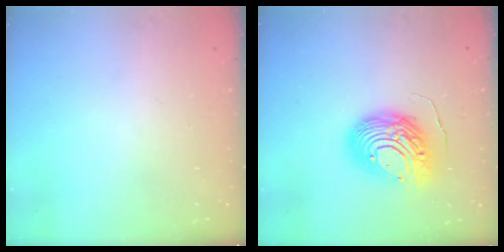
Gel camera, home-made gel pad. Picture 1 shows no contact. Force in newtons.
{"total": 13.5, "press": 13.4, "slide": 1.7}